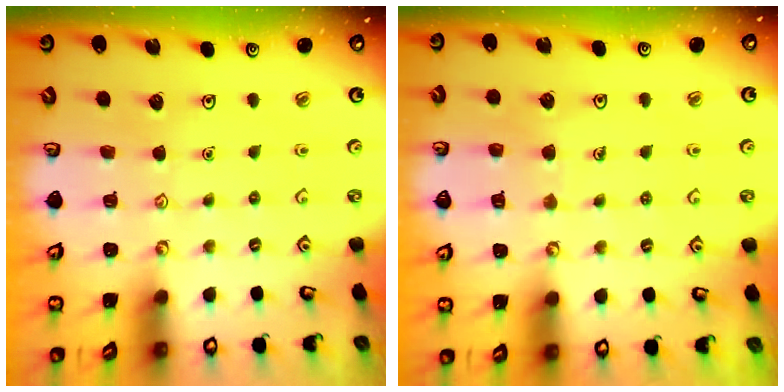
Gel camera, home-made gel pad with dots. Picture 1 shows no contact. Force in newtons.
{"total": 5.7, "press": 5.7, "slide": 0.6}